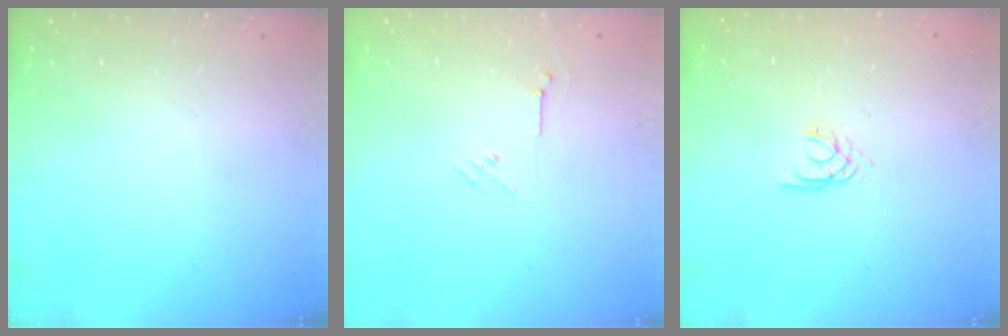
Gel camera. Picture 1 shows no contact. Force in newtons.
{"total": 3.5, "press": 3.4, "slide": 0.7}
{"total": 1.7, "press": 1.7, "slide": 0.1}